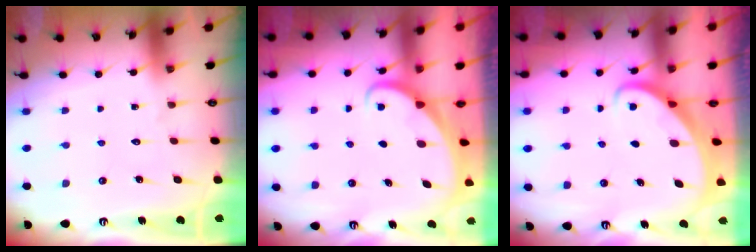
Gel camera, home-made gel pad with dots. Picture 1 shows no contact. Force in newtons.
{"total": 1.9, "press": 1.9, "slide": 0.1}
{"total": 2.2, "press": 2.2, "slide": 0.3}